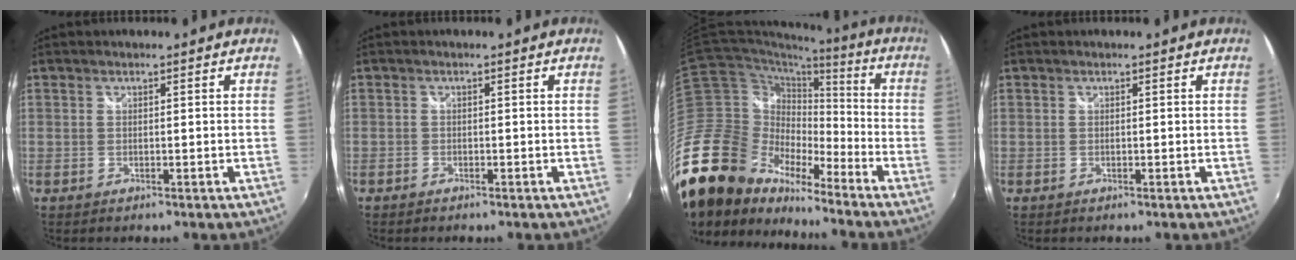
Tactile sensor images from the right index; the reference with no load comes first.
{"total": 1.0, "force": [-0.9, 0.5, 0.0], "torque": [-0.005, -0.002, -0.018]}
{"total": 26.4, "force": [-19.8, 13.4, 11.2], "torque": [-0.243, -0.001, -0.367]}
{"total": 0.0}